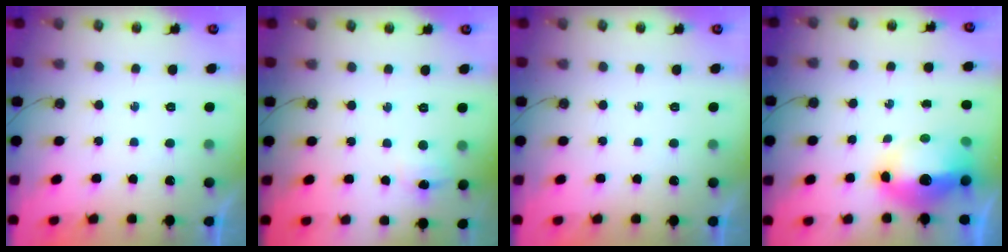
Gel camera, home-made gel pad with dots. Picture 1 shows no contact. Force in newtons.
{"total": 5.6, "press": 5.5, "slide": 0.8}
{"total": 0.0}
{"total": 14.5, "press": 13.9, "slide": 4.0}